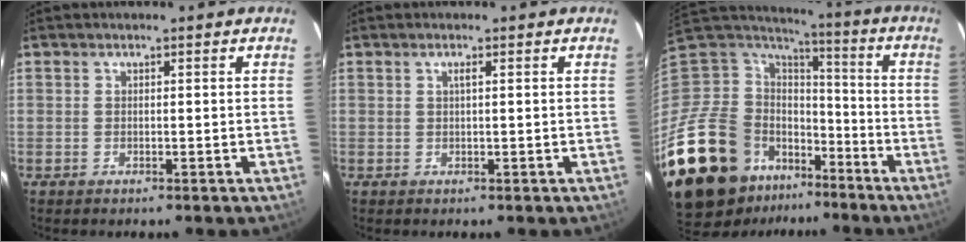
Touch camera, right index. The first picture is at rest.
{"total": 0.7, "force": [0.3, -0.1, 0.6], "torque": [-0.012, 0.004, 0.003]}
{"total": 23.3, "force": [-13.8, 14.8, 11.6], "torque": [-0.280, -0.001, -0.228]}